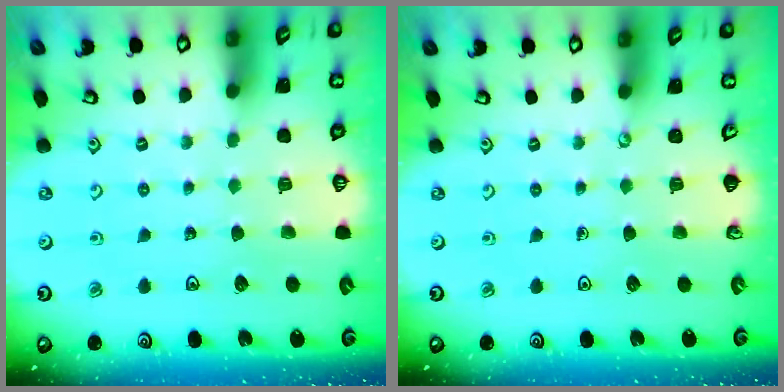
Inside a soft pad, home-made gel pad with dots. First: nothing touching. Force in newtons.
{"total": 0.0}